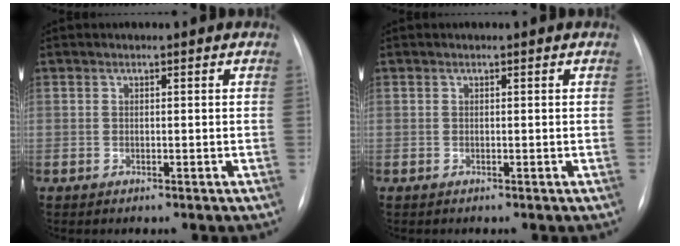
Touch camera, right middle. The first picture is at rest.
{"total": 0.0}